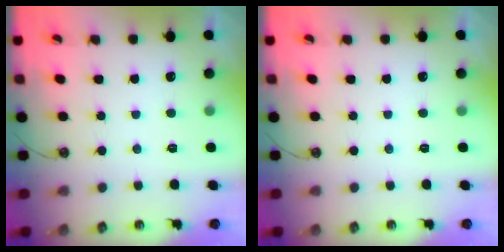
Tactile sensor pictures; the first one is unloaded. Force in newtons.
{"total": 0.0}